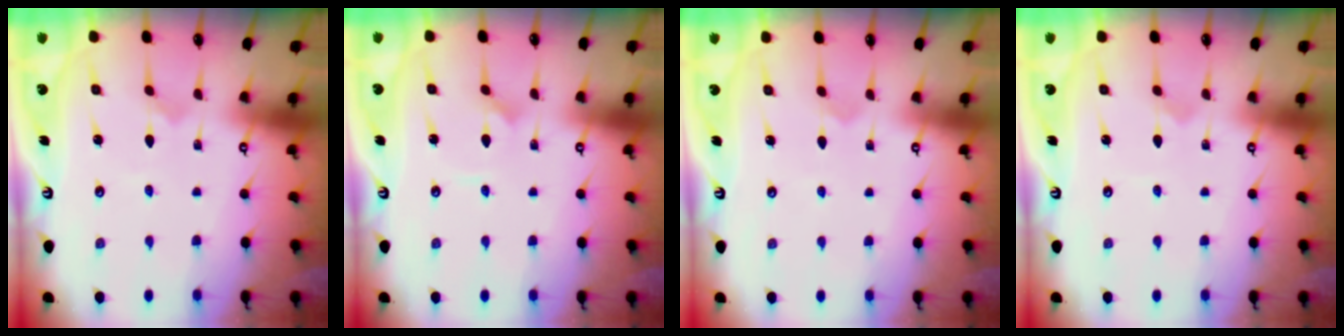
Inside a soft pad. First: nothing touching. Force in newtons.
{"total": 1.6, "press": 1.6, "slide": 0.1}
{"total": 2.4, "press": 2.4, "slide": 0.2}
{"total": 0.0}